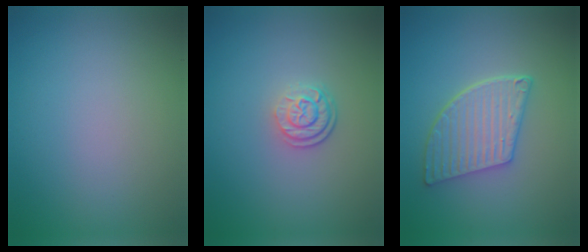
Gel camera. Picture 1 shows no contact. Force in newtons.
{"total": 2.7, "press": 2.0, "slide": 1.8}
{"total": 5.1, "press": 4.2, "slide": 3.0}